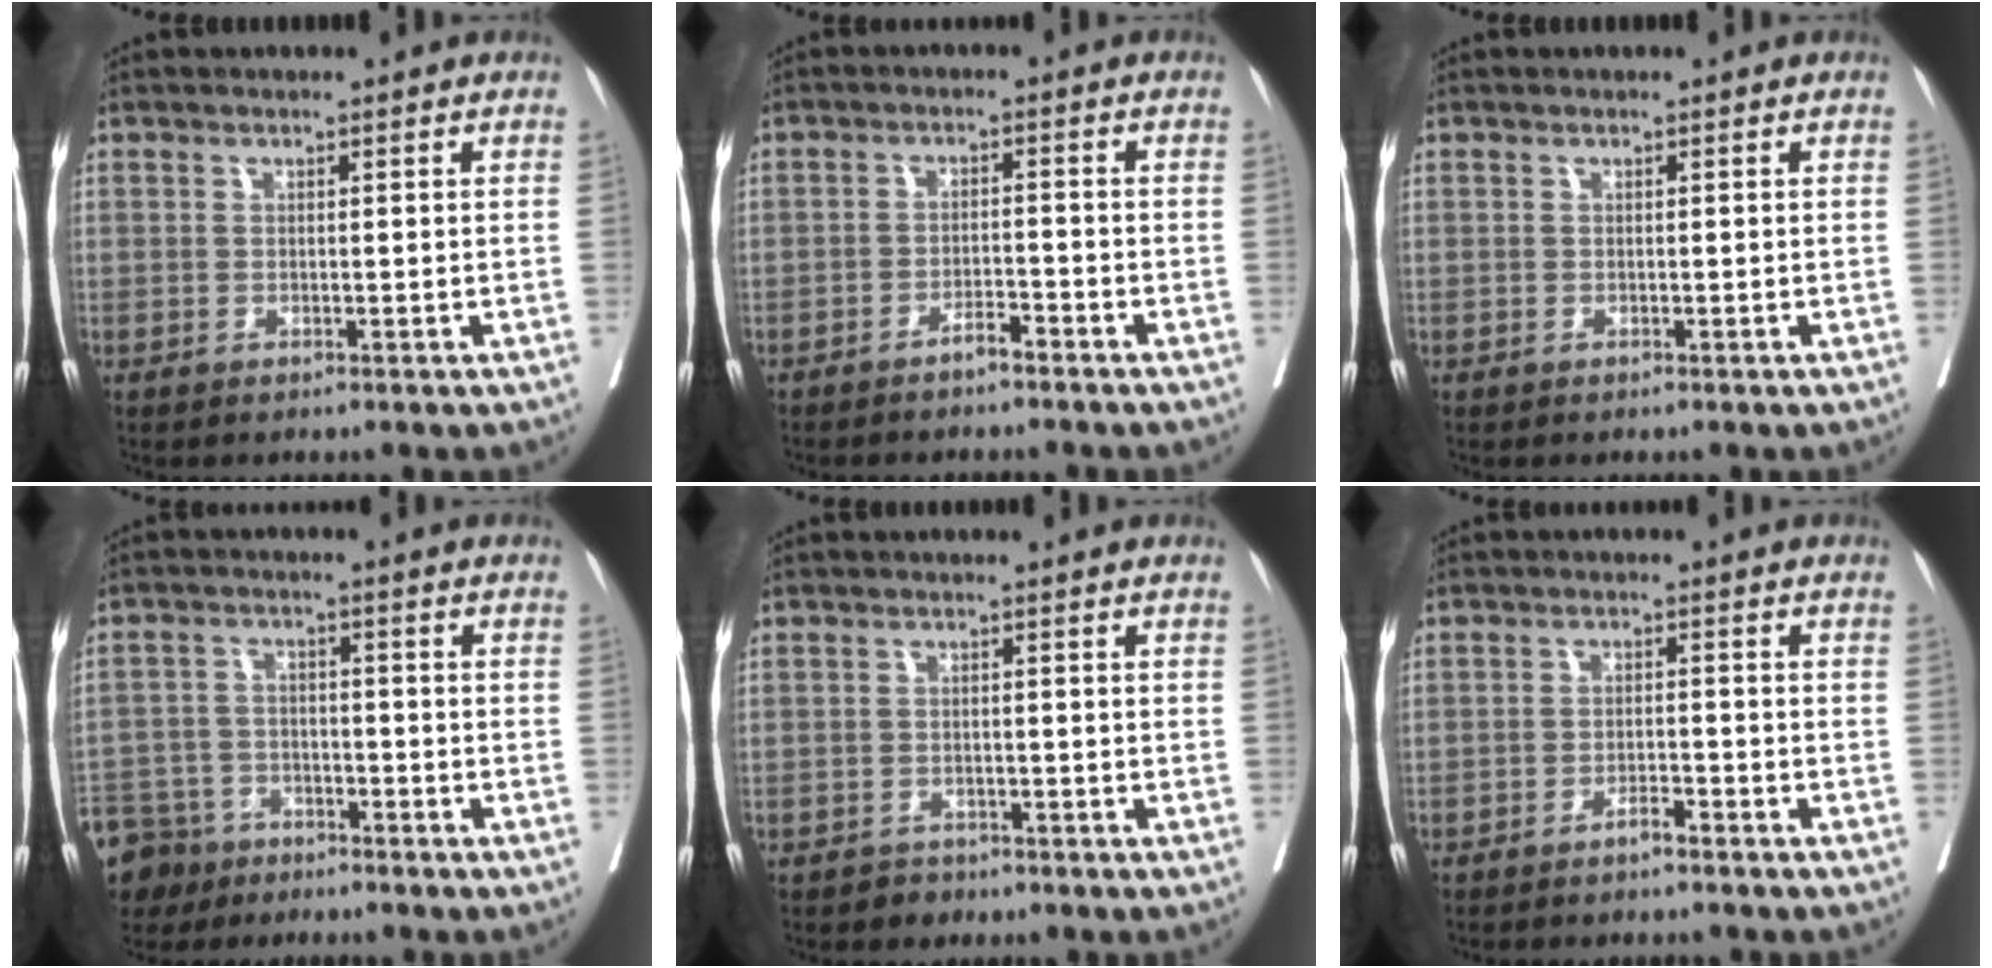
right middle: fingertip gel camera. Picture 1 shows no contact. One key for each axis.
{"total": 2.5, "fx": -2.1, "fy": 0.3, "fz": 1.2, "tx": -0.021, "ty": 0.002, "tz": -0.038}
{"total": 0.0}
{"total": 10.7, "fx": -8.1, "fy": 6.6, "fz": 2.2, "tx": -0.064, "ty": -0.001, "tz": -0.140}
{"total": 1.6, "fx": -1.2, "fy": 1.0, "fz": -0.2, "tx": -0.001, "ty": 0.005, "tz": -0.022}
{"total": 2.1, "fx": -1.9, "fy": 0.2, "fz": 1.0, "tx": -0.017, "ty": 0.001, "tz": -0.032}